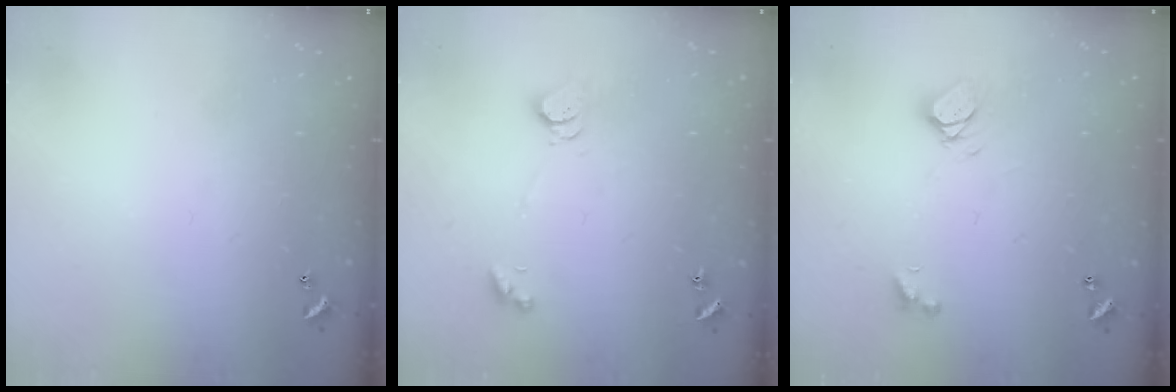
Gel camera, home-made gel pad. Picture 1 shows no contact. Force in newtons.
{"total": 3.3, "press": 3.3, "slide": 0.3}
{"total": 4.7, "press": 4.7, "slide": 0.4}